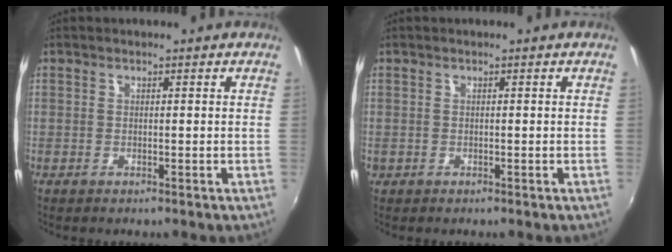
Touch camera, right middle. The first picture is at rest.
{"total": 0.5, "force": [-0.1, 0.5, 0.1], "torque": [-0.001, -0.002, -0.003]}